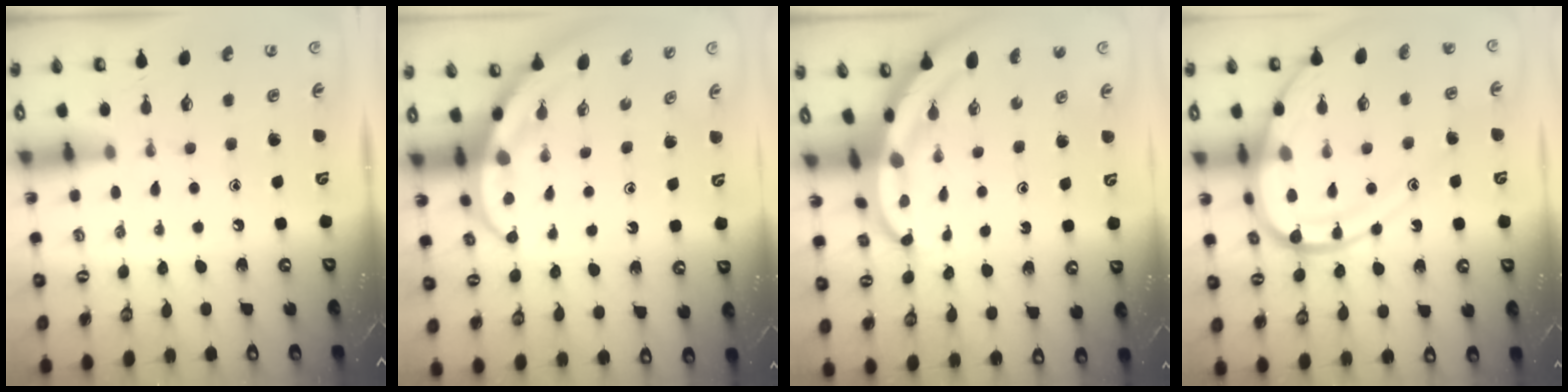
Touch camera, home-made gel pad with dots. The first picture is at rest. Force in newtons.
{"total": 4.0, "press": 4.0, "slide": 0.4}
{"total": 5.4, "press": 5.4, "slide": 0.5}
{"total": 16.2, "press": 16.1, "slide": 1.8}